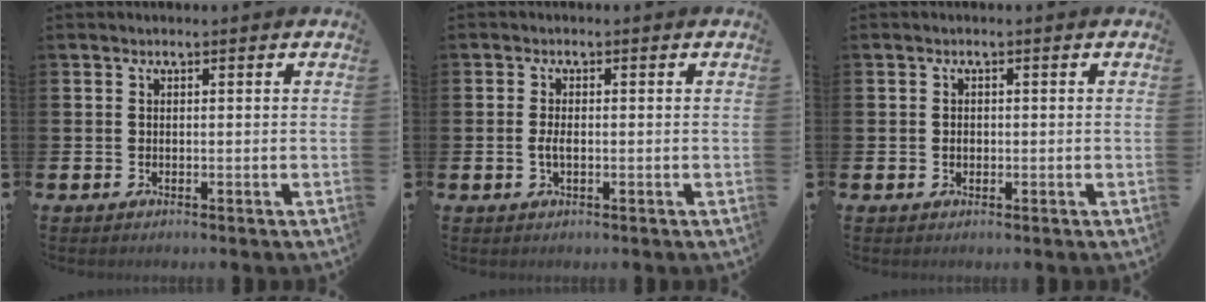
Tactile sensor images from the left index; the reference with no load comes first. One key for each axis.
{"total": 1.9, "fx": -0.3, "fy": 0.8, "fz": 1.7, "tx": -0.026, "ty": -0.001, "tz": -0.007}
{"total": 0.9, "fx": -0.1, "fy": 0.7, "fz": 0.5, "tx": -0.005, "ty": 0.004, "tz": -0.005}